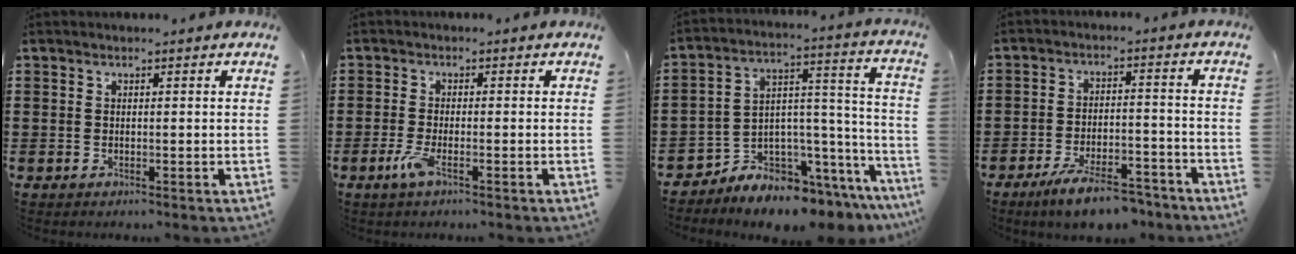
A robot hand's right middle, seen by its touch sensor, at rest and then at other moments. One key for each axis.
{"total": 3.0, "fx": -1.4, "fy": 0.6, "fz": 2.6, "tx": -0.072, "ty": -0.013, "tz": -0.031}
{"total": 5.5, "fx": -5.2, "fy": 1.8, "fz": -0.3, "tx": 0.001, "ty": -0.015, "tz": -0.099}
{"total": 7.9, "fx": -6.7, "fy": 1.4, "fz": 4.0, "tx": -0.076, "ty": 0.005, "tz": -0.125}